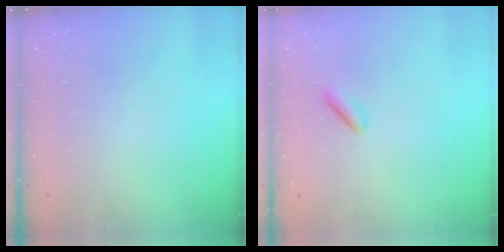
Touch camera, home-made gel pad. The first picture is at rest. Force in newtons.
{"total": 1.1, "press": 0.8, "slide": 0.8}